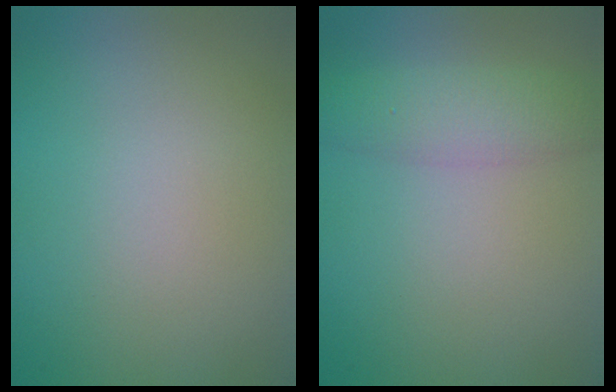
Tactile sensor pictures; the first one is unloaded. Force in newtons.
{"total": 3.6, "press": 3.6, "slide": 0.0}